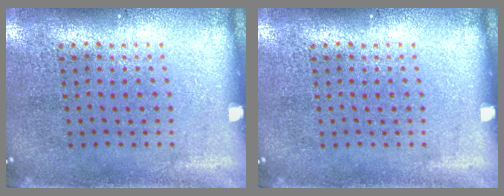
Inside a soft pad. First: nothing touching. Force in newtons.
{"total": 0.0}